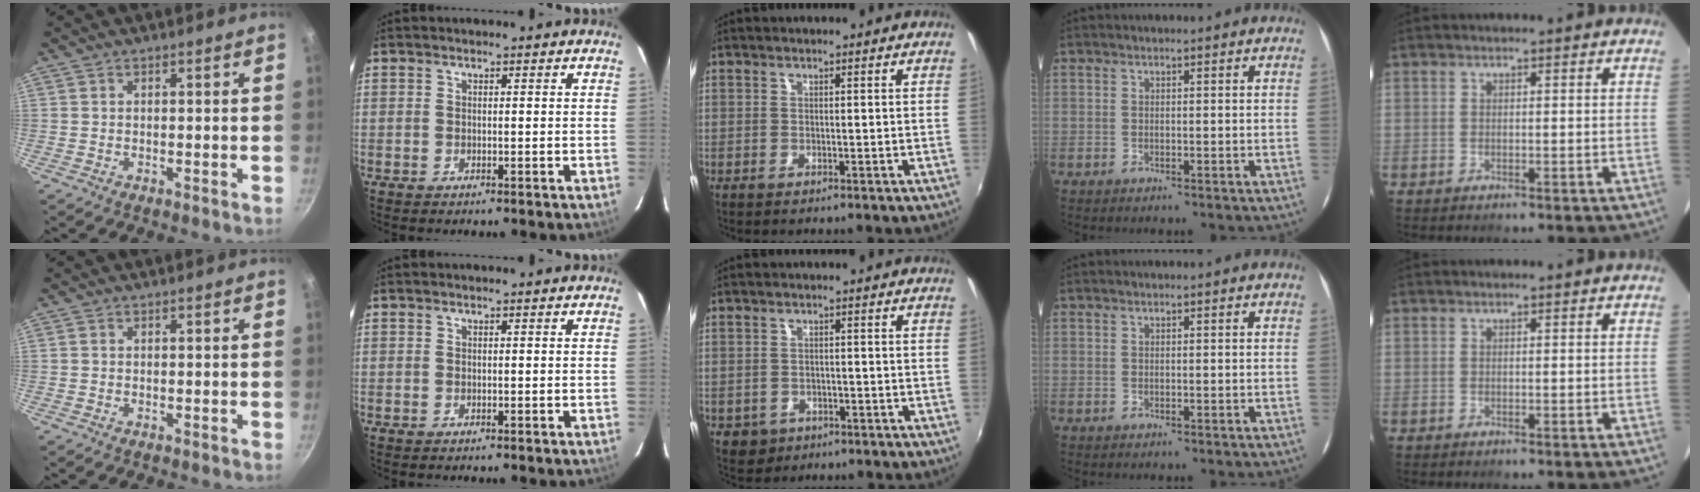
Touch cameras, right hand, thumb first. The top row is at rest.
{"middle": {"total": 5.1, "force": [-2.0, 4.3, 1.7], "torque": [-0.046, -0.005, -0.021]}}